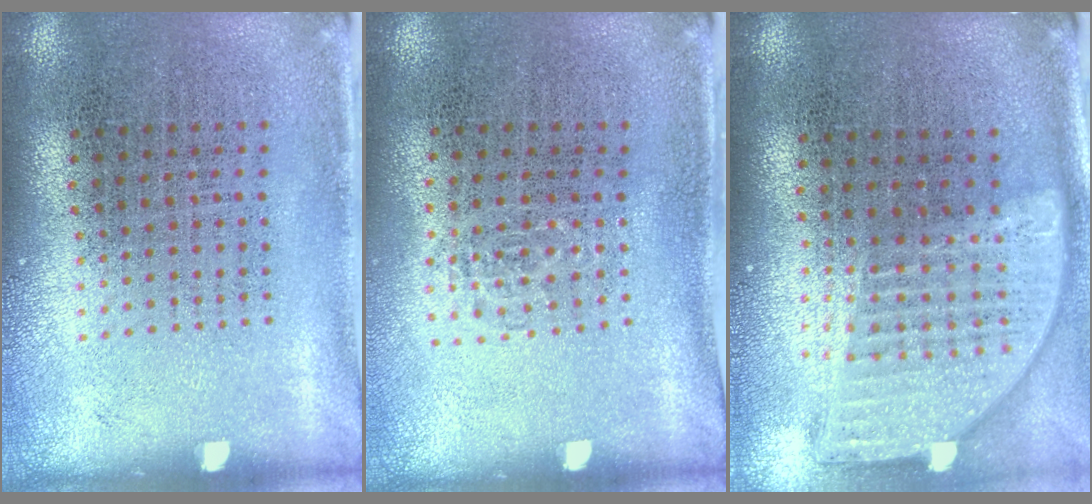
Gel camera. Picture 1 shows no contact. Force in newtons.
{"total": 0.6, "press": 0.5, "slide": 0.3}
{"total": 2.0, "press": 1.6, "slide": 1.2}